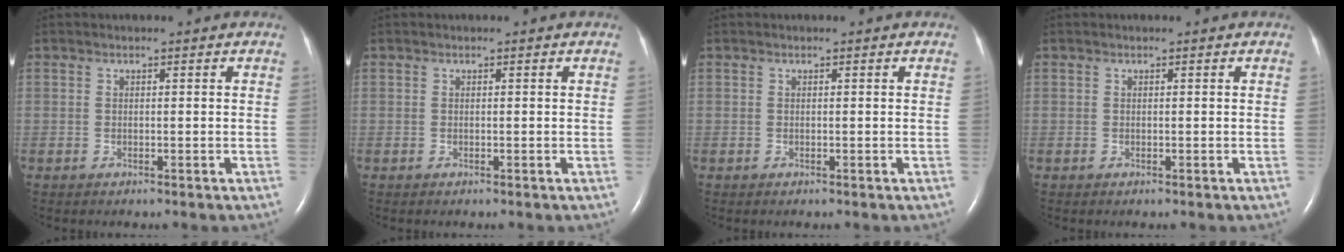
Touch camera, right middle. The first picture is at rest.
{"total": 0.0}
{"total": 0.0}
{"total": 0.0}